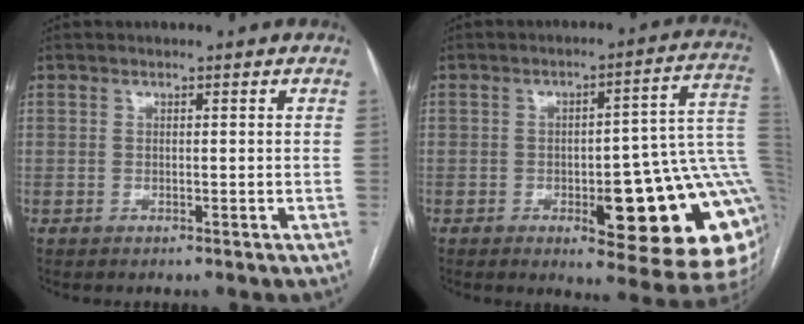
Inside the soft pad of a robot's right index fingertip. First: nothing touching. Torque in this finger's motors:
{"motor_torque": [1.93, -0.21, 0.46, 0.12]}